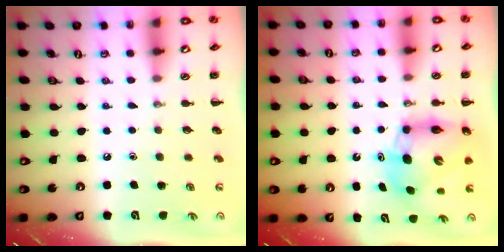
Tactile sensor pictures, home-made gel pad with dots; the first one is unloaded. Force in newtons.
{"total": 9.6, "press": 9.2, "slide": 2.7}